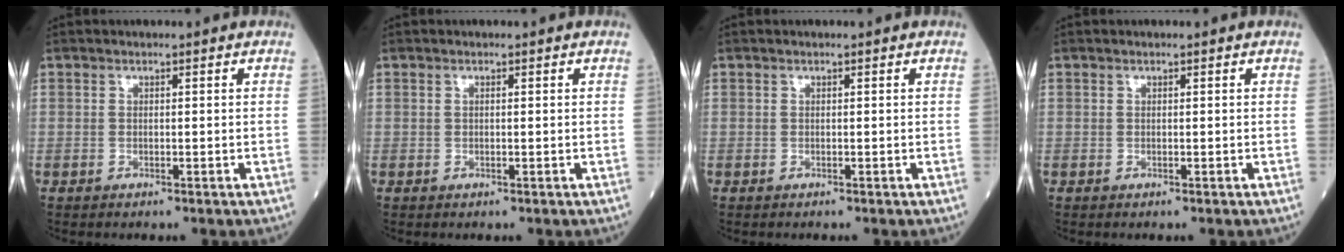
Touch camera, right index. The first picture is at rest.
{"total": 0.0}
{"total": 0.0}
{"total": 0.0}